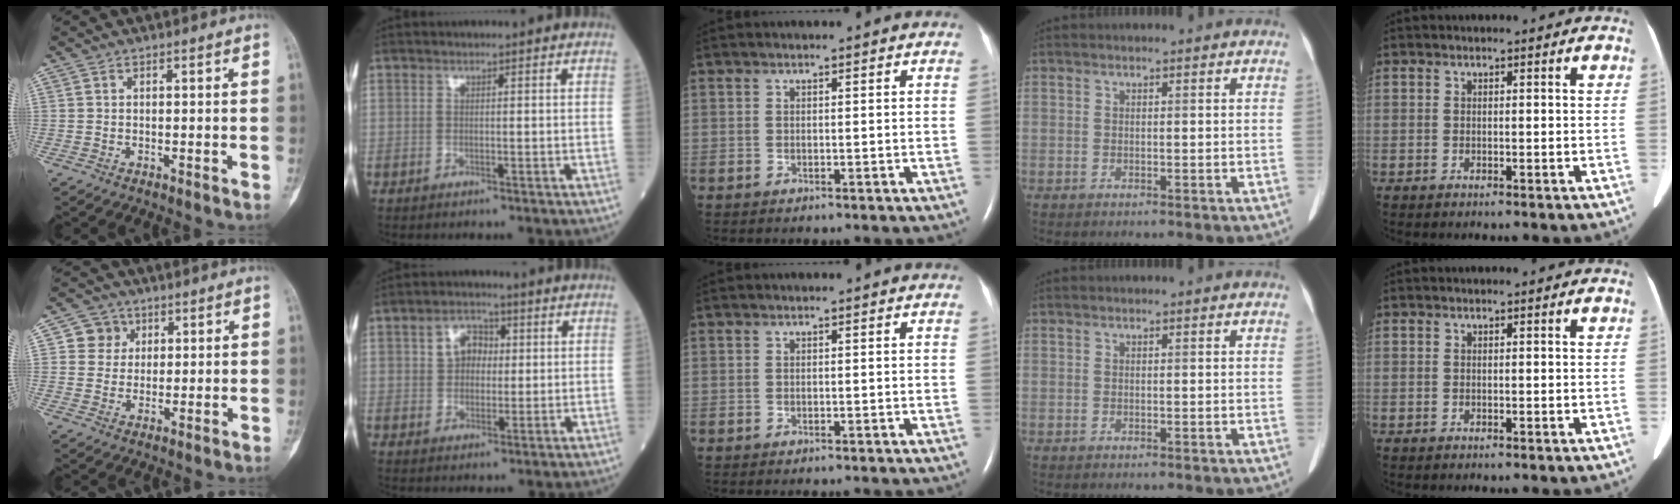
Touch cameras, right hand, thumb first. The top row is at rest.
{"thumb": {"total": 5.0, "force": [1.6, 4.7, 0.7], "torque": [0.018, 0.001, 0.022]}, "index": {"total": 5.1, "force": [1.1, 3.9, 3.1], "torque": [-0.048, 0.015, 0.019]}, "middle": {"total": 1.2, "force": [-1.1, 0.0, 0.4], "torque": [-0.006, -0.001, -0.013]}}